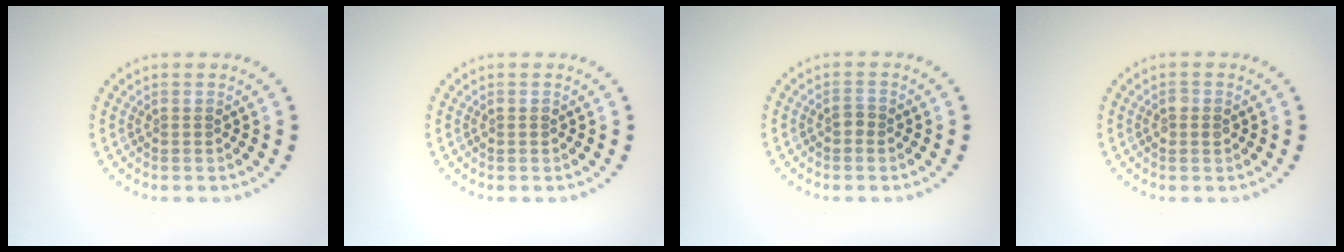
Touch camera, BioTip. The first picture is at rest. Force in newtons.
{"total": 0.6, "press": 0.6, "slide": 0.1}
{"total": 0.8, "press": 0.7, "slide": 0.2}
{"total": 1.1, "press": 1.1, "slide": 0.1}